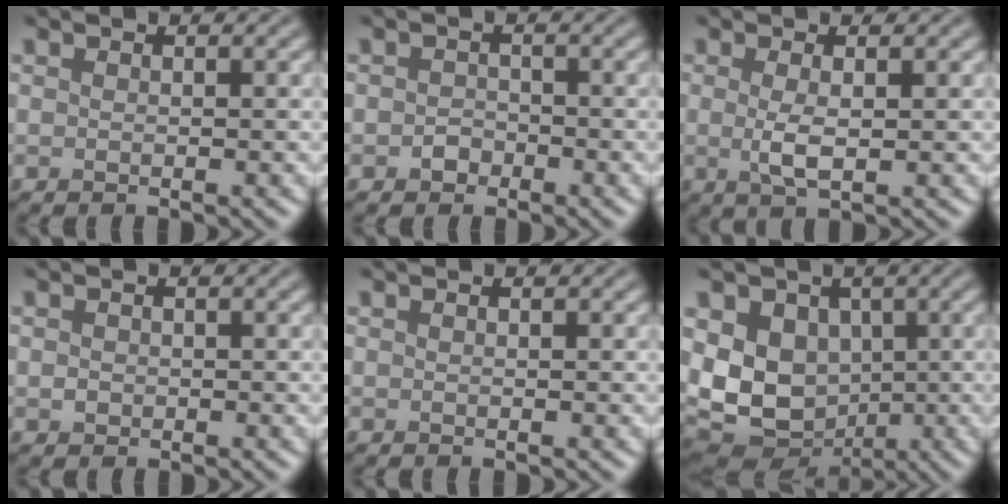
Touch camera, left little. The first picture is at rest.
{"total": 1.3, "force": [-0.6, 1.0, 0.5], "torque": [-0.004, -0.001, -0.013]}
{"total": 2.2, "force": [0.1, 0.6, 2.1], "torque": [-0.045, -0.002, 0.001]}
{"total": 0.8, "force": [-0.1, 0.7, 0.3], "torque": [-0.003, -0.004, -0.004]}
{"total": 0.0}
{"total": 9.7, "force": [0.3, 7.5, 6.1], "torque": [-0.106, -0.008, 0.006]}